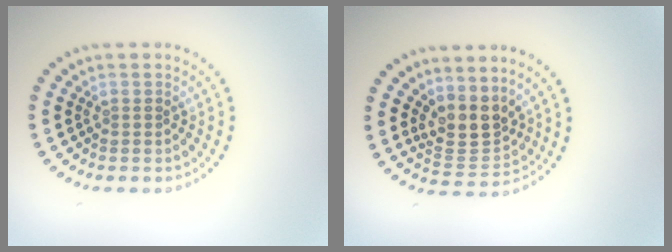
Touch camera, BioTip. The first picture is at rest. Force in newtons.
{"total": 3.4, "press": 2.6, "slide": 2.1}